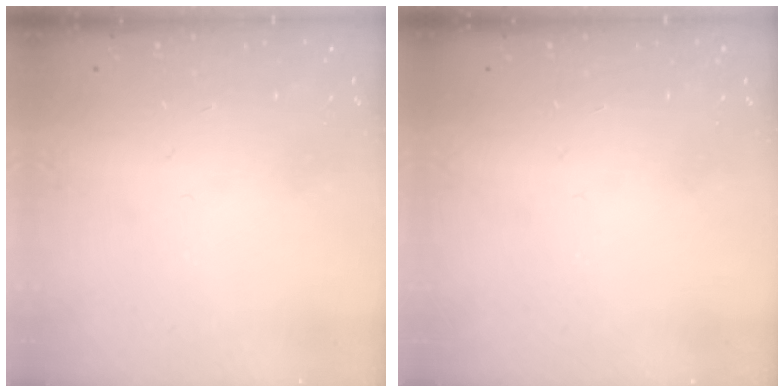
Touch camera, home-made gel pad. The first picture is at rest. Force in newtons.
{"total": 0.0}